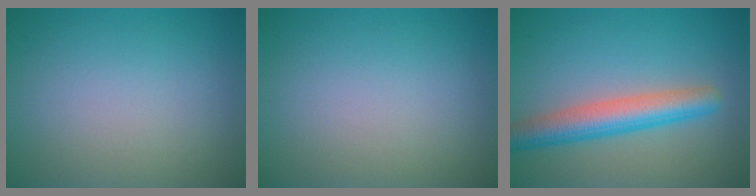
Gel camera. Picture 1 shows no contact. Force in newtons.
{"total": 0.0}
{"total": 5.1, "press": 5.1, "slide": 0.1}